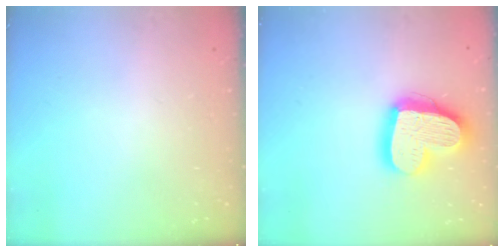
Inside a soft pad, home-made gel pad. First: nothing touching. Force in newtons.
{"total": 20.5, "press": 20.4, "slide": 1.8}